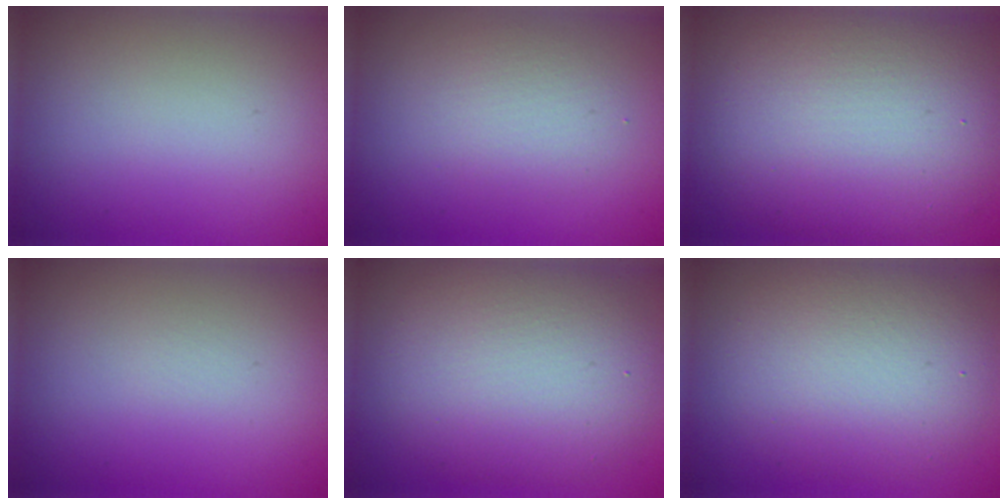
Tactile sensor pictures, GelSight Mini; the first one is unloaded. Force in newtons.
{"total": 2.4, "press": 2.4, "slide": 0.2}
{"total": 12.0, "press": 12.0, "slide": 0.8}
{"total": 0.0}
{"total": 8.4, "press": 8.4, "slide": 0.5}
{"total": 6.8, "press": 6.7, "slide": 0.5}